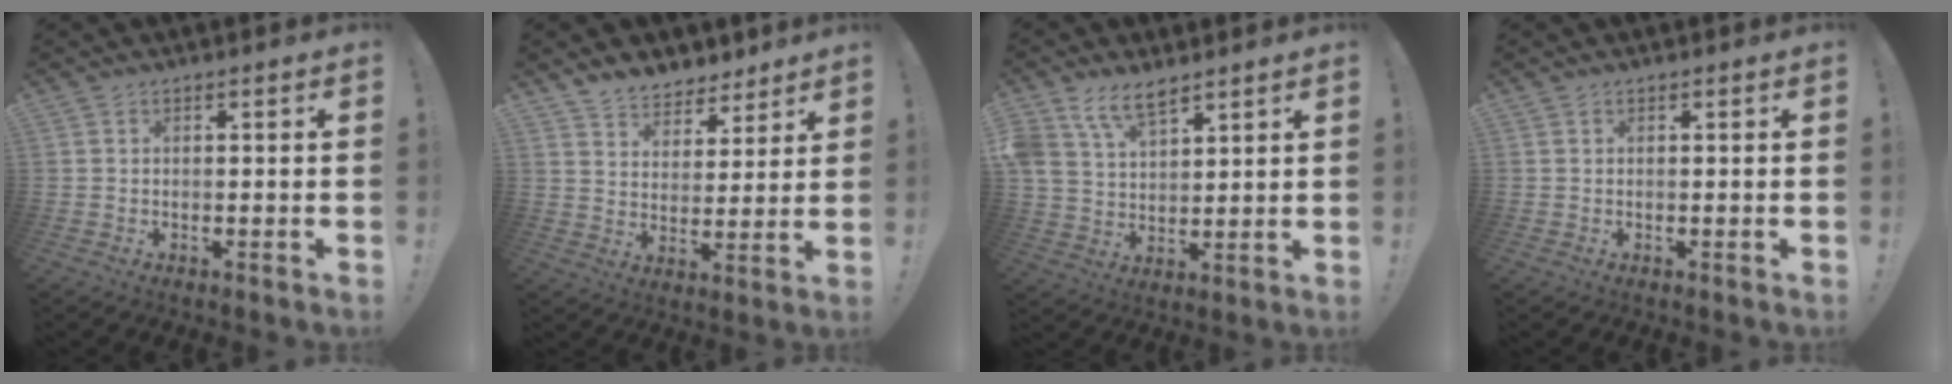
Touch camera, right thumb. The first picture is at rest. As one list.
[{"total": 7.6, "force": [6.3, 4.1, 1.2], "torque": [-0.019, -0.054, 0.121]}, {"total": 9.7, "force": [7.0, 4.6, 4.8], "torque": [-0.104, -0.024, 0.139]}, {"total": 0.0}]